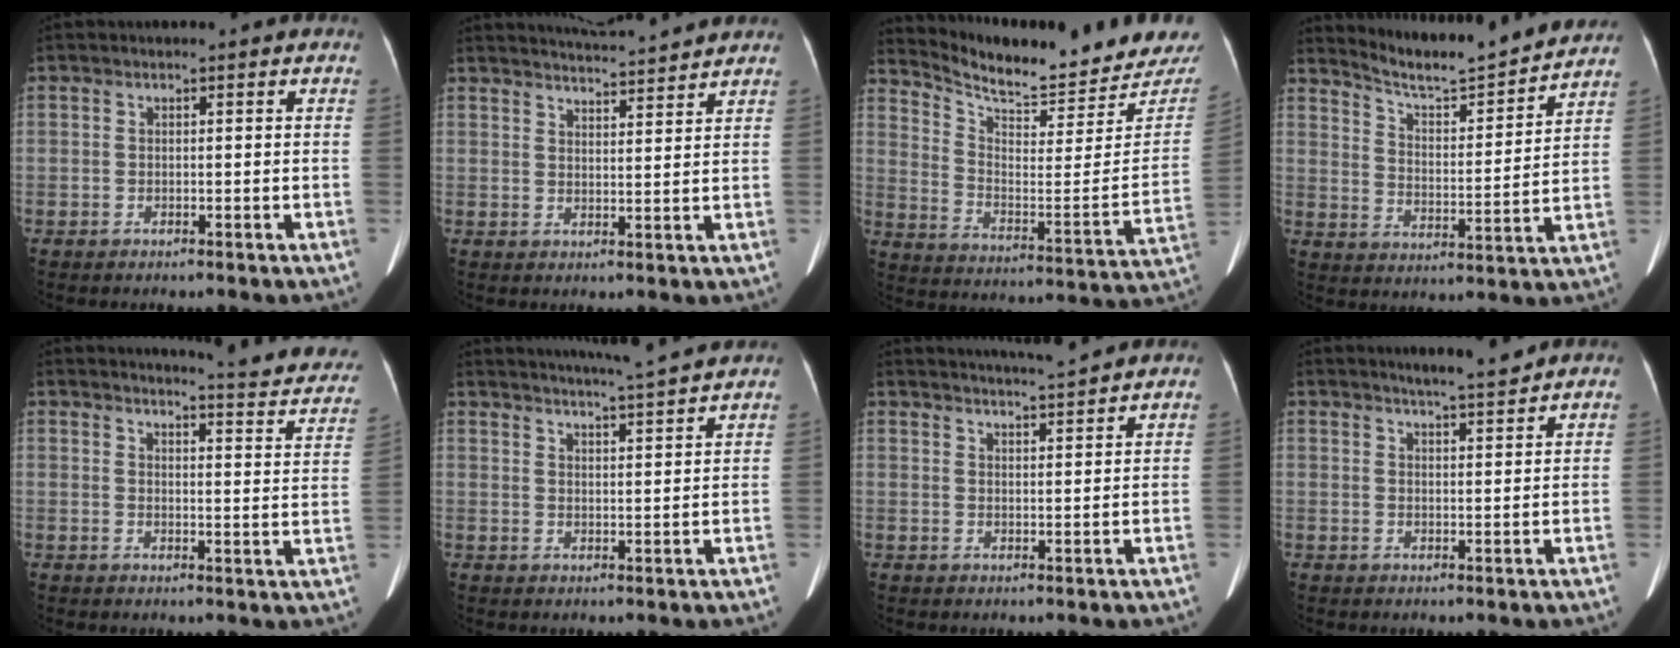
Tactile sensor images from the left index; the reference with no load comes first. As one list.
[{"total": 8.1, "force": [7.9, -0.1, 1.8], "torque": [-0.037, 0.013, 0.110]}, {"total": 21.3, "force": [20.3, 4.0, 5.0], "torque": [-0.080, -0.074, 0.275]}, {"total": 12.7, "force": [12.4, -0.2, 2.7], "torque": [-0.053, -0.003, 0.190]}, {"total": 14.1, "force": [13.5, 1.0, 3.9], "torque": [-0.030, -0.073, 0.129]}, {"total": 9.6, "force": [8.9, -1.0, 3.4], "torque": [-0.060, 0.008, 0.120]}, {"total": 6.7, "force": [6.3, -0.7, 2.0], "torque": [-0.038, 0.007, 0.092]}, {"total": 4.6, "force": [4.1, -0.1, 2.0], "torque": [-0.037, 0.001, 0.064]}]